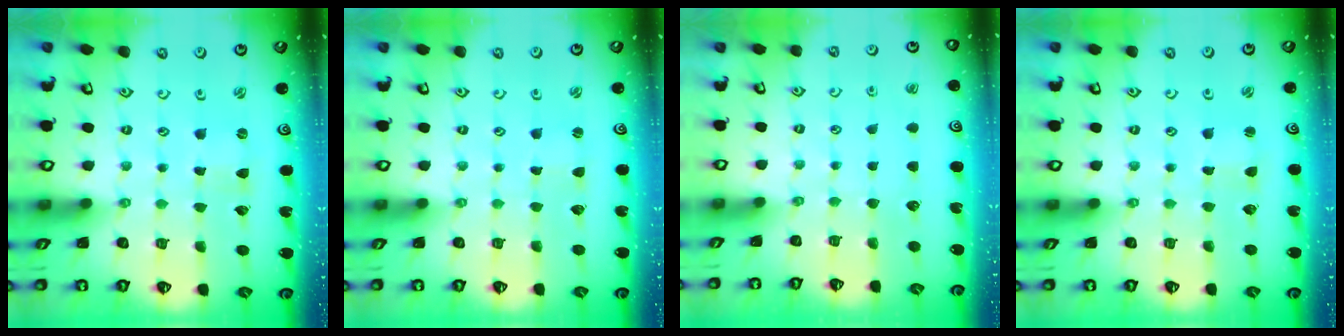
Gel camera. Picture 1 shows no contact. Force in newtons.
{"total": 0.0}
{"total": 0.0}
{"total": 1.1, "press": 1.0, "slide": 0.3}